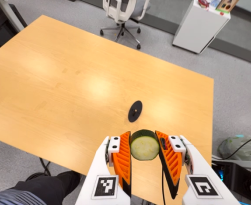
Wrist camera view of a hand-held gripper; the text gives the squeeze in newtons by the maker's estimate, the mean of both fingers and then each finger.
{"total": 12.4, "left": 11.8, "right": 13.0}